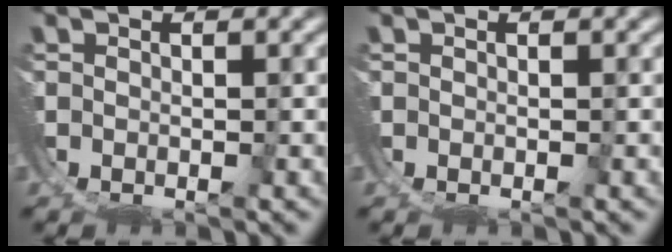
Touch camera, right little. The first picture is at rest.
{"total": 0.0}